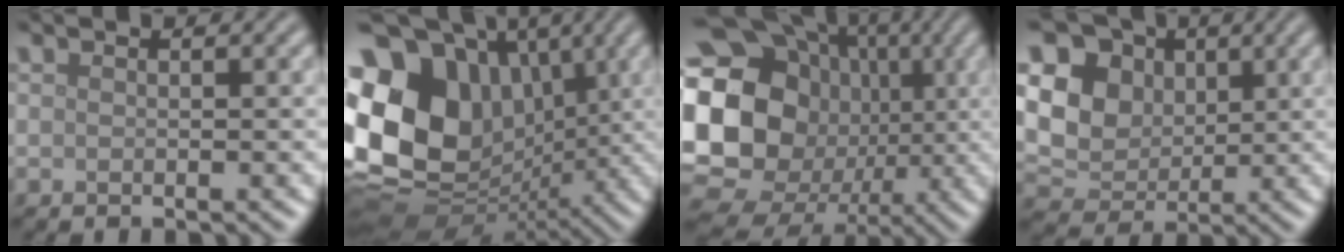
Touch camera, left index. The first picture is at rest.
{"total": 17.7, "force": [1.5, 13.9, 10.9], "torque": [-0.243, 0.014, 0.033]}
{"total": 23.6, "force": [0.4, 21.0, 10.6], "torque": [-0.235, 0.030, -0.039]}
{"total": 9.7, "force": [2.6, 7.9, 5.0], "torque": [-0.113, 0.027, 0.026]}